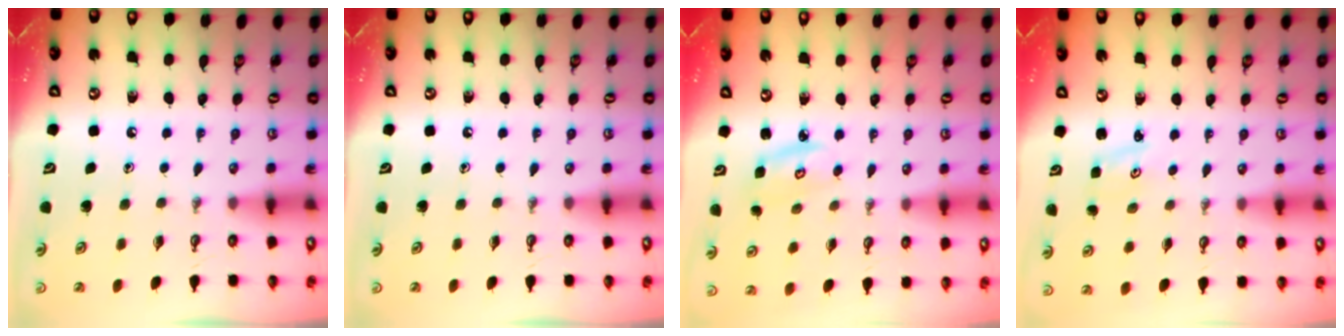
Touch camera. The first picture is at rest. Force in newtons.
{"total": 0.0}
{"total": 3.4, "press": 3.4, "slide": 0.2}
{"total": 1.3, "press": 1.2, "slide": 0.2}